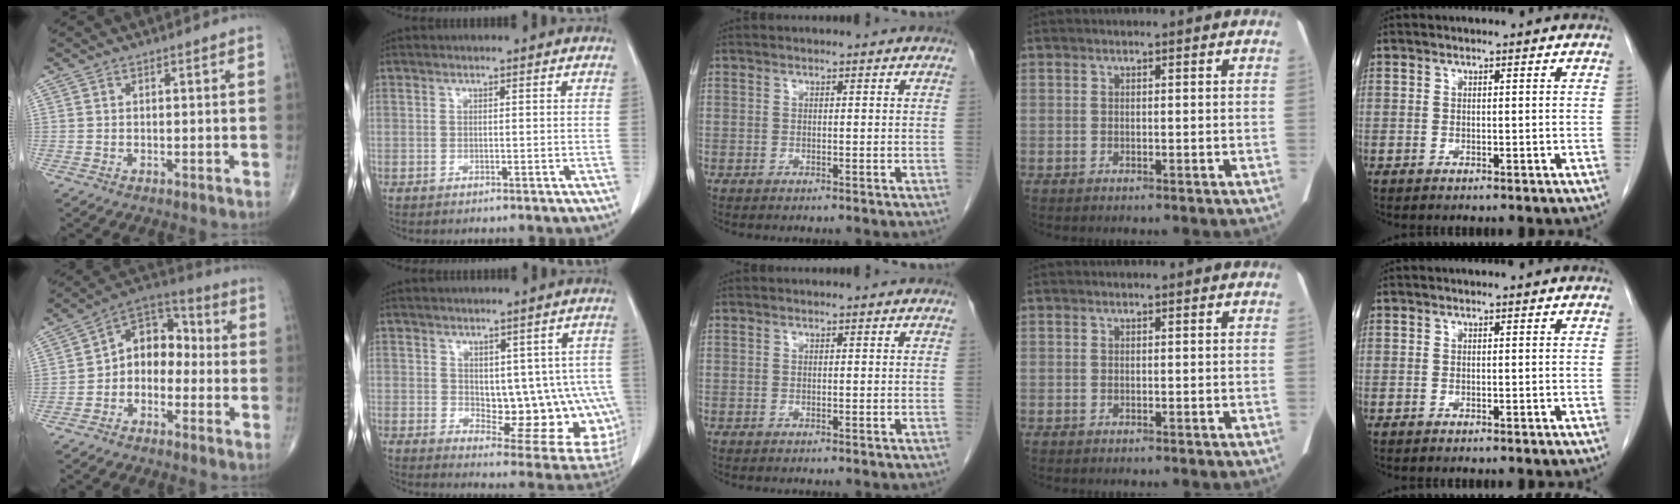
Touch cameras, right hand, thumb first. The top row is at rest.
{"thumb": {"total": 10.0, "force": [-1.5, 7.5, 6.5], "torque": [-0.065, 0.048, -0.047]}, "index": {"total": 14.0, "force": [-0.2, 6.9, 12.1], "torque": [-0.118, 0.004, 0.019]}}